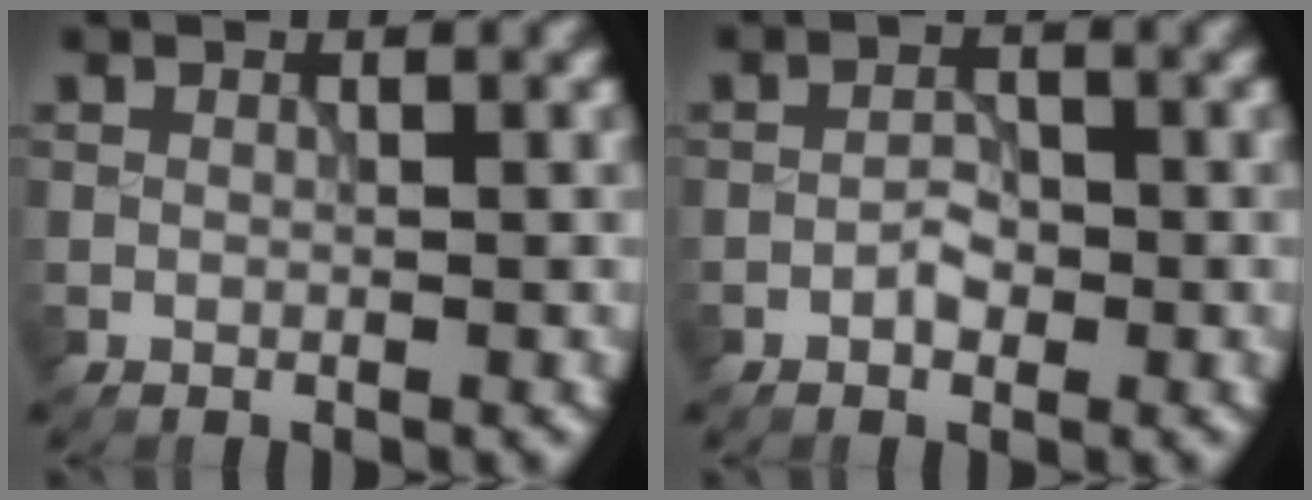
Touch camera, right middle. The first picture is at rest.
{"total": 1.6, "force": [-0.8, 0.9, 1.0], "torque": [-0.015, 0.005, -0.015]}